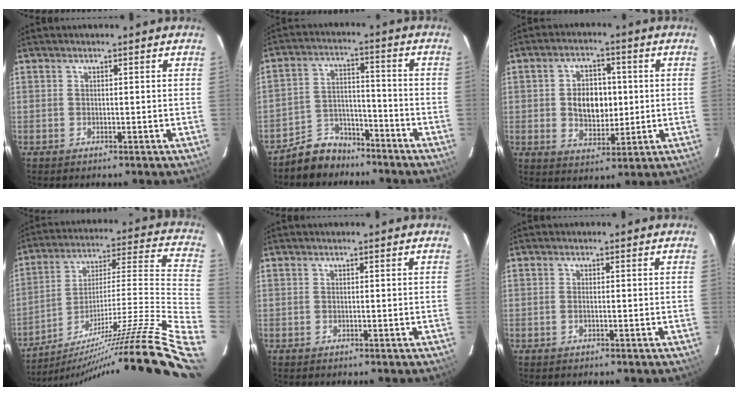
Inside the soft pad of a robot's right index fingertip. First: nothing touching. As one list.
[{"total": 8.5, "force": [-7.0, 4.6, 1.4], "torque": [-0.046, 0.024, -0.111]}, {"total": 8.8, "force": [0.3, 6.0, 6.5], "torque": [-0.119, 0.012, 0.014]}, {"total": 29.1, "force": [-24.1, -3.3, 15.9], "torque": [-0.168, -0.062, -0.375]}, {"total": 0.0}, {"total": 0.7, "force": [-0.2, 0.3, 0.6], "torque": [-0.013, 0.001, -0.005]}]